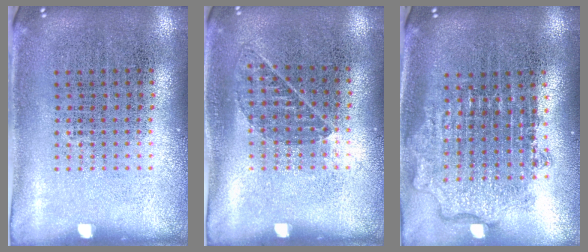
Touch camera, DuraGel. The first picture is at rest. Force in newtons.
{"total": 0.9, "press": 0.7, "slide": 0.6}
{"total": 1.9, "press": 1.5, "slide": 1.2}